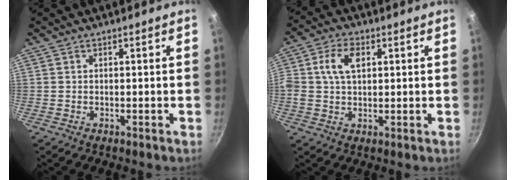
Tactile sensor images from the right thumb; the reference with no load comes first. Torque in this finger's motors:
{"motor_torque": [-0.23, 0.59, 0.95, -0.36, 0.28]}